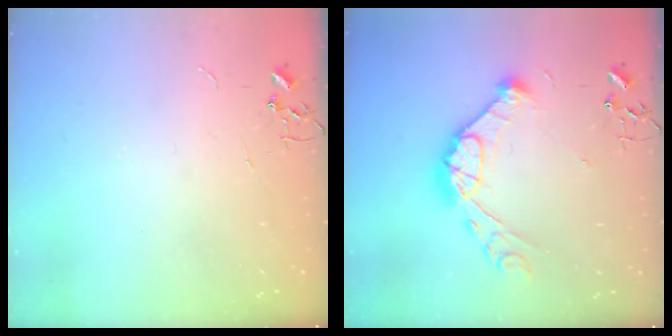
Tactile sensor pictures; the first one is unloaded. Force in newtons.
{"total": 14.2, "press": 14.2, "slide": 1.1}